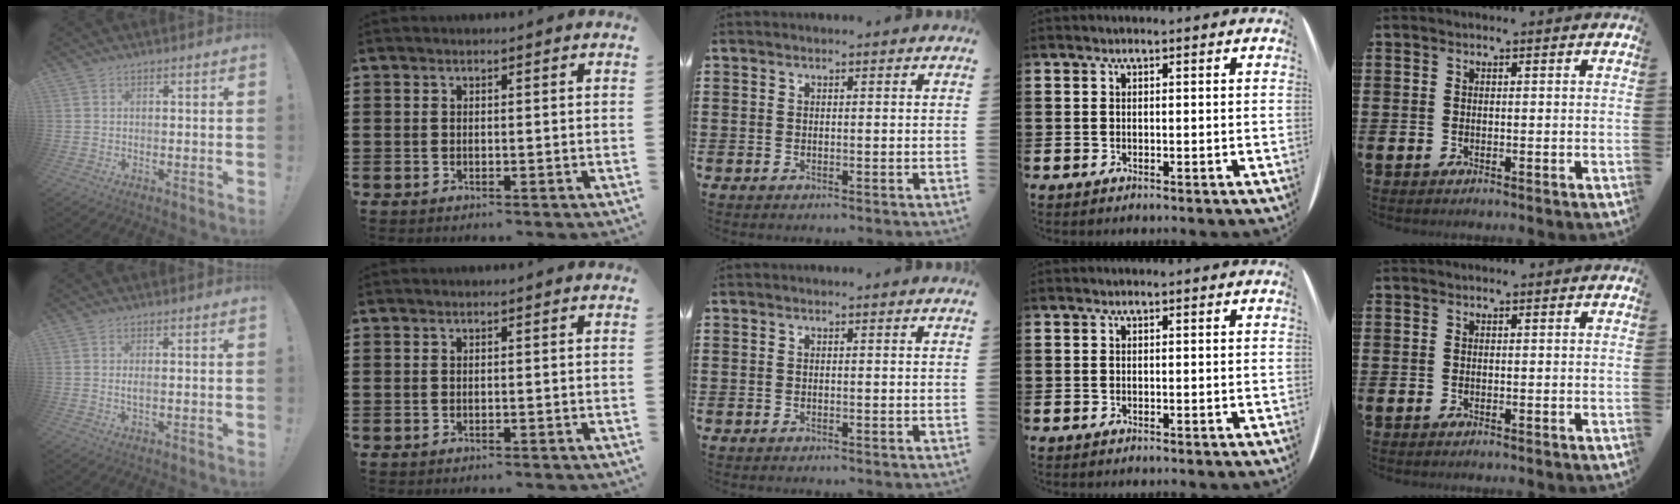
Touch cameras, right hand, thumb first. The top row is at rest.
{"thumb": {"total": 1.6, "force": [0.0, 0.3, 1.6], "torque": [-0.027, 0.000, -0.001]}}